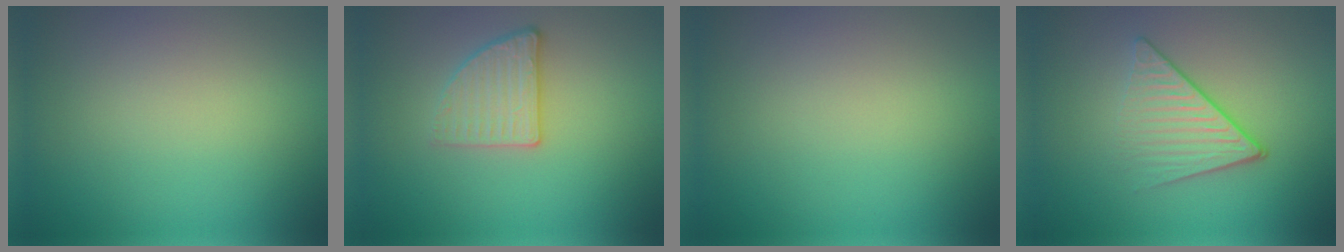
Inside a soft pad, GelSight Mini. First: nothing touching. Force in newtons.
{"total": 2.6, "press": 2.4, "slide": 1.0}
{"total": 0.0}
{"total": 4.1, "press": 2.8, "slide": 3.1}